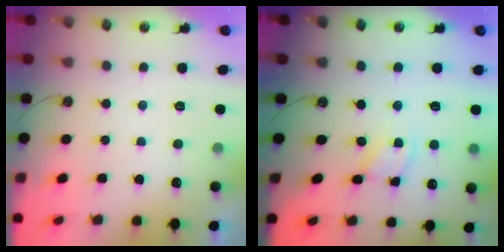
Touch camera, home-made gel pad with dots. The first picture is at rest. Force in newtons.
{"total": 1.8, "press": 1.8, "slide": 0.3}